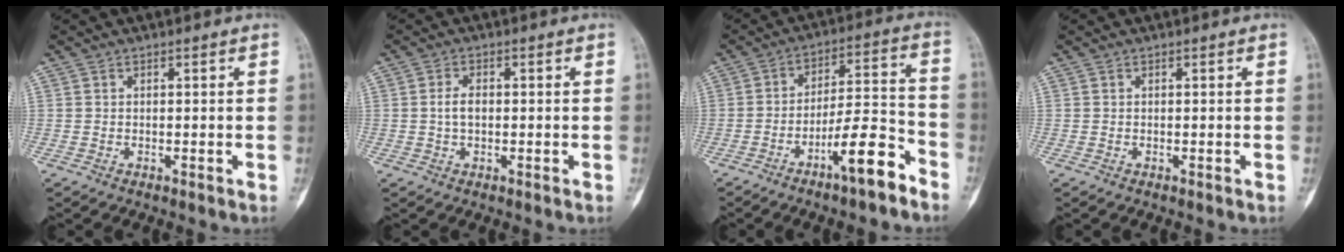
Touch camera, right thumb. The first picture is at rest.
{"total": 2.7, "force": [0.0, 1.6, 2.2], "torque": [-0.043, 0.006, -0.004]}
{"total": 11.5, "force": [-7.2, 2.3, 8.6], "torque": [-0.141, 0.065, -0.119]}
{"total": 0.0}